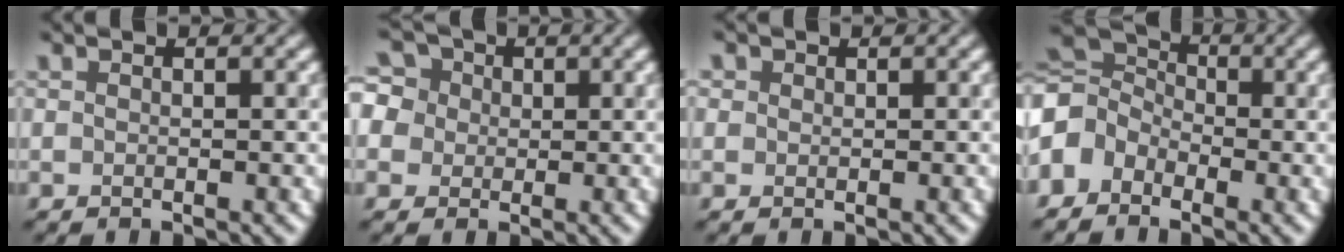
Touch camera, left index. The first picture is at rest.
{"total": 9.2, "force": [3.1, 7.6, 4.3], "torque": [-0.075, 0.044, 0.010]}
{"total": 0.9, "force": [0.4, 0.9, 0.1], "torque": [0.008, 0.001, -0.001]}
{"total": 4.5, "force": [-1.8, 3.7, 1.9], "torque": [-0.046, 0.013, -0.061]}